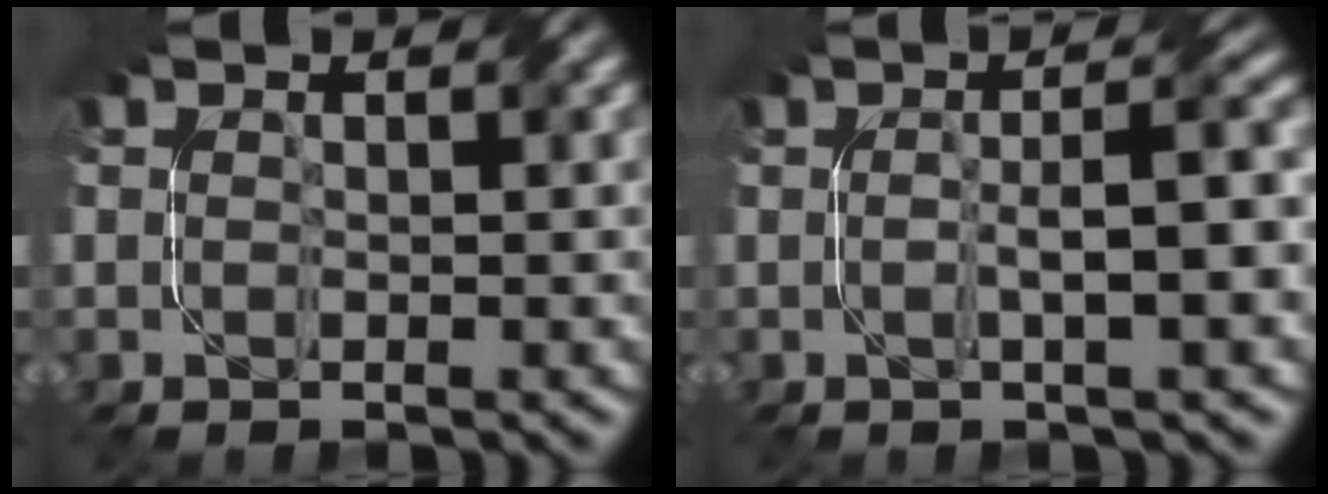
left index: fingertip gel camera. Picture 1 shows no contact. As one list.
[{"total": 4.5, "force": [-0.2, 0.8, 4.4], "torque": [-0.070, 0.009, -0.003]}]